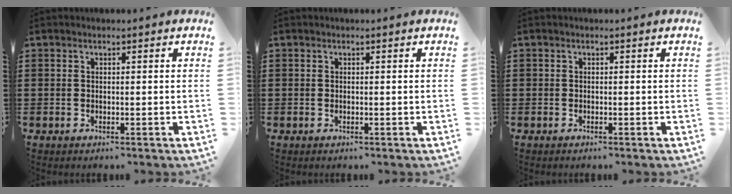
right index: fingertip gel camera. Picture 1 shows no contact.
{"total": 0.0}
{"total": 0.0}